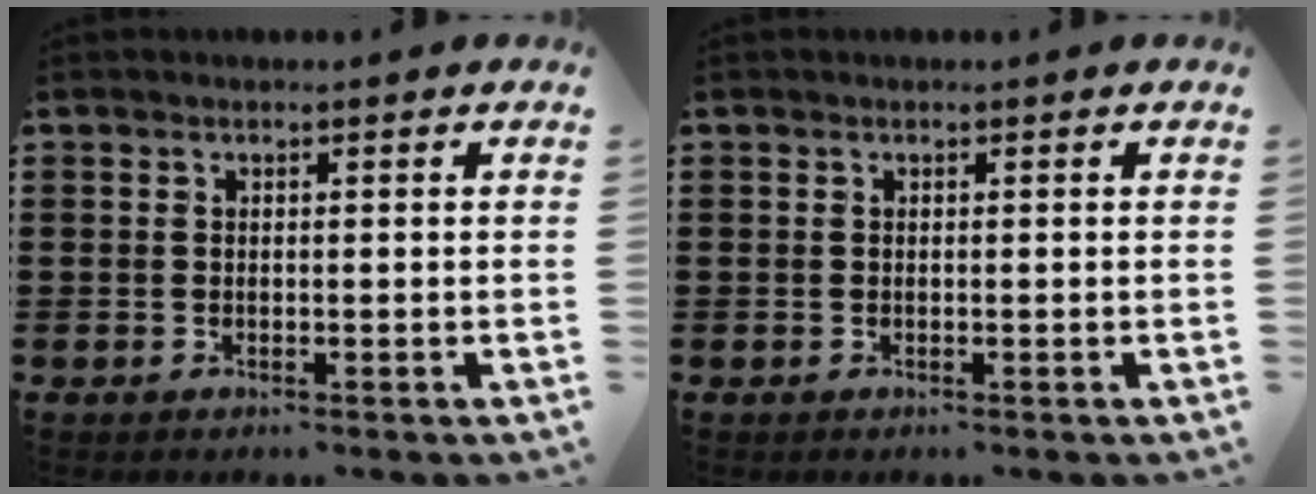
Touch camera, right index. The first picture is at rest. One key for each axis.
{"total": 0.0}